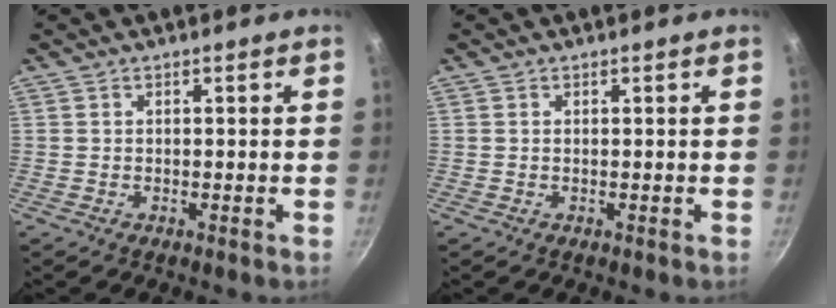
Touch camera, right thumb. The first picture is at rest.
{"total": 0.0}